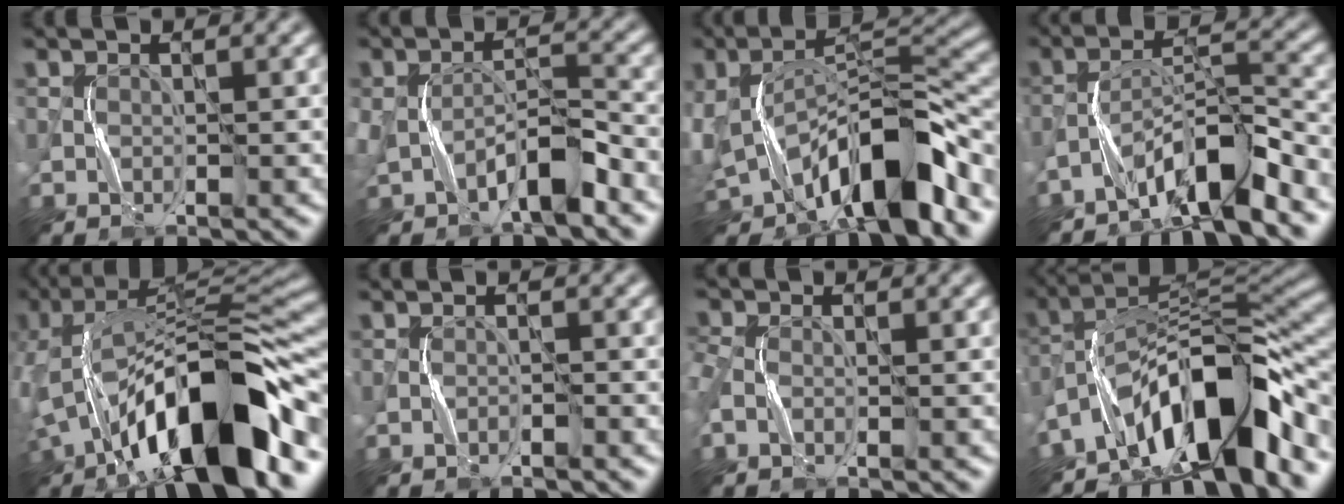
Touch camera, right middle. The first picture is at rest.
{"total": 5.0, "force": [-2.2, 2.4, 3.9], "torque": [-0.073, 0.005, -0.038]}
{"total": 11.9, "force": [-4.8, 5.2, 9.5], "torque": [-0.151, 0.012, -0.090]}
{"total": 6.3, "force": [-4.6, 1.1, 4.1], "torque": [-0.068, 0.013, -0.083]}
{"total": 13.7, "force": [-5.7, 4.3, 11.8], "torque": [-0.186, 0.027, -0.095]}
{"total": 0.7, "force": [-0.6, 0.0, 0.3], "torque": [-0.006, 0.006, -0.012]}
{"total": 2.0, "force": [-0.6, 1.4, 1.3], "torque": [-0.041, -0.001, -0.019]}
{"total": 12.0, "force": [-7.0, 3.9, 8.9], "torque": [-0.127, 0.019, -0.133]}